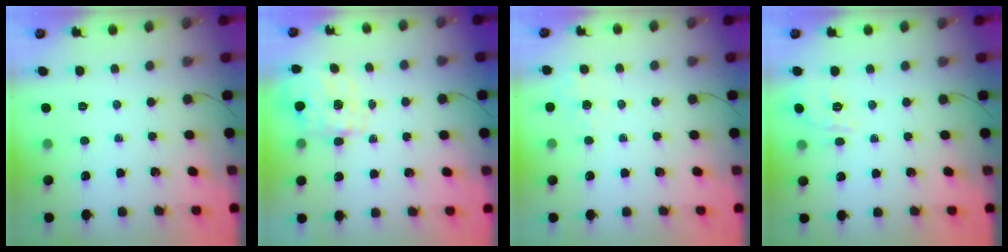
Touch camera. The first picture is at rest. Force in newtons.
{"total": 3.8, "press": 3.7, "slide": 0.9}
{"total": 1.9, "press": 1.1, "slide": 1.6}
{"total": 7.5, "press": 7.4, "slide": 1.0}